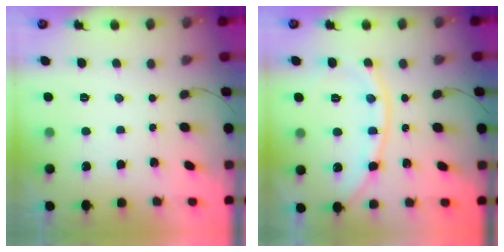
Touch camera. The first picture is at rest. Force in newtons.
{"total": 10.8, "press": 10.7, "slide": 1.6}